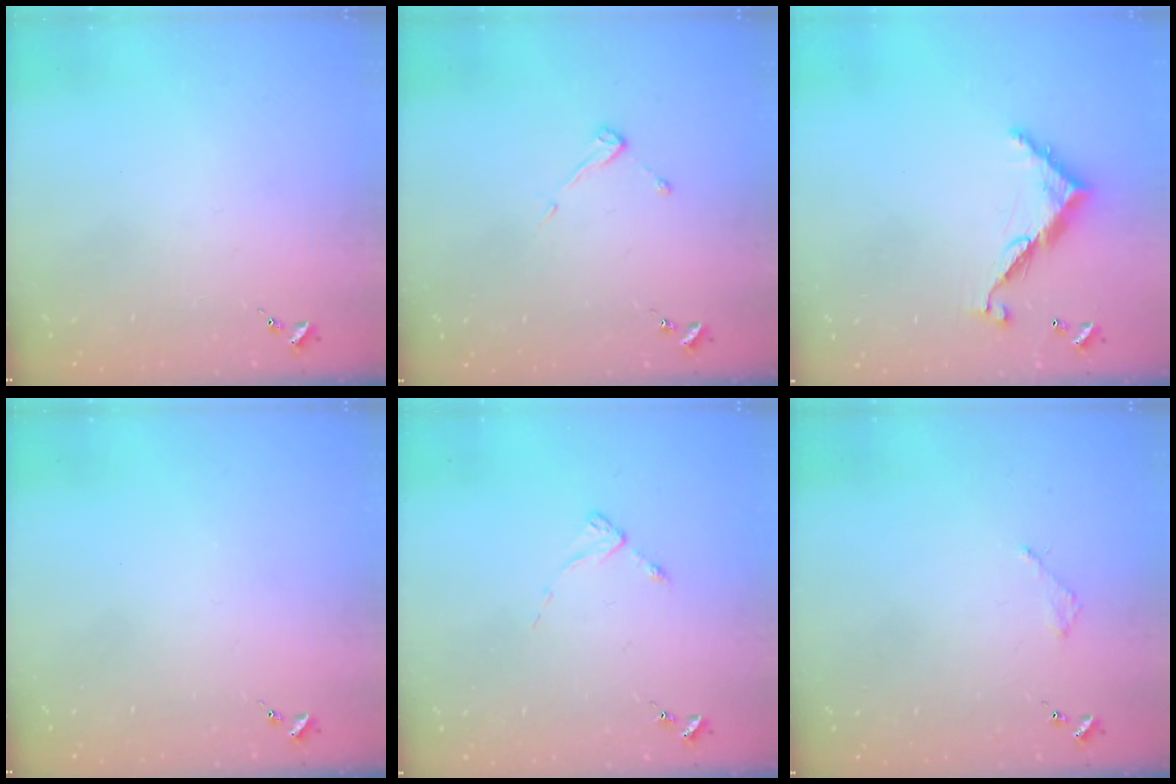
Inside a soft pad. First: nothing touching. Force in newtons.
{"total": 3.8, "press": 3.8, "slide": 0.4}
{"total": 9.7, "press": 9.7, "slide": 0.4}
{"total": 0.0}
{"total": 2.4, "press": 2.4, "slide": 0.3}
{"total": 2.0, "press": 2.0, "slide": 0.3}